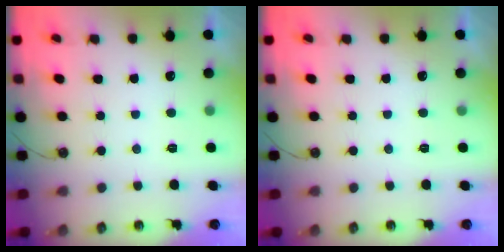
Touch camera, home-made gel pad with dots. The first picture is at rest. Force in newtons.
{"total": 0.0}